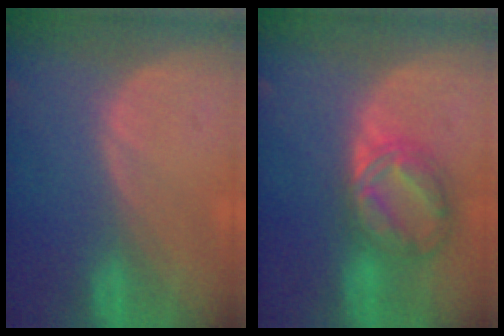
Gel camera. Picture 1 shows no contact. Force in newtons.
{"total": 7.3, "press": 7.3, "slide": 0.5}